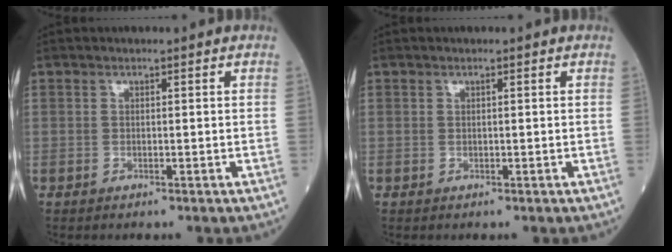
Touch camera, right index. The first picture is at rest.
{"total": 0.0}